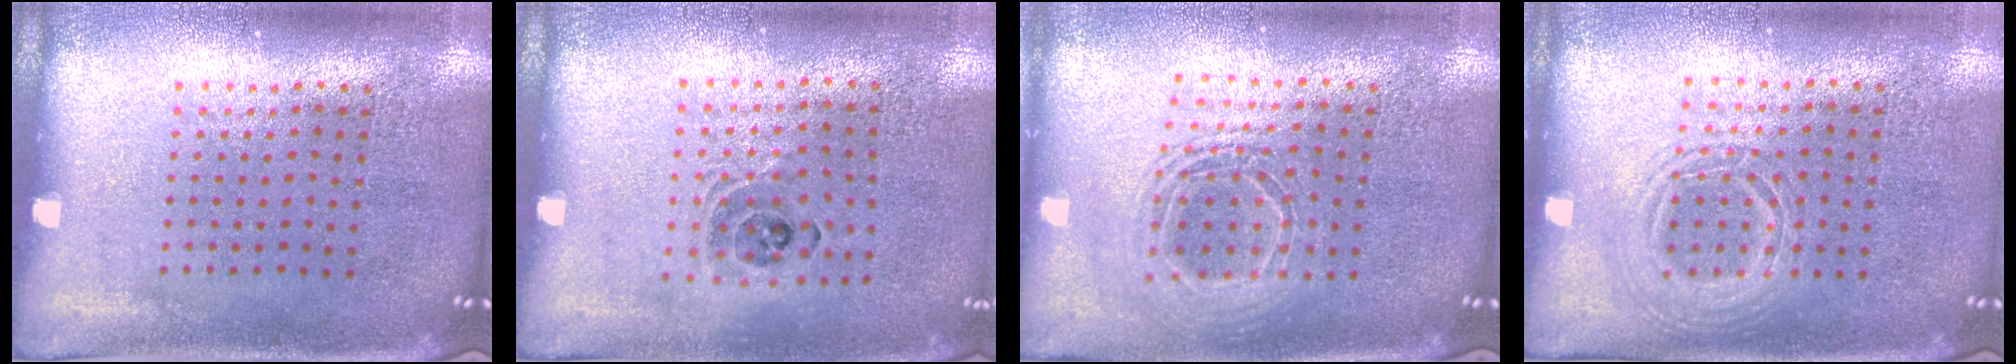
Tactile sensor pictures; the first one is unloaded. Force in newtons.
{"total": 0.9, "press": 0.9, "slide": 0.2}
{"total": 1.6, "press": 1.4, "slide": 0.8}
{"total": 1.2, "press": 1.2, "slide": 0.1}